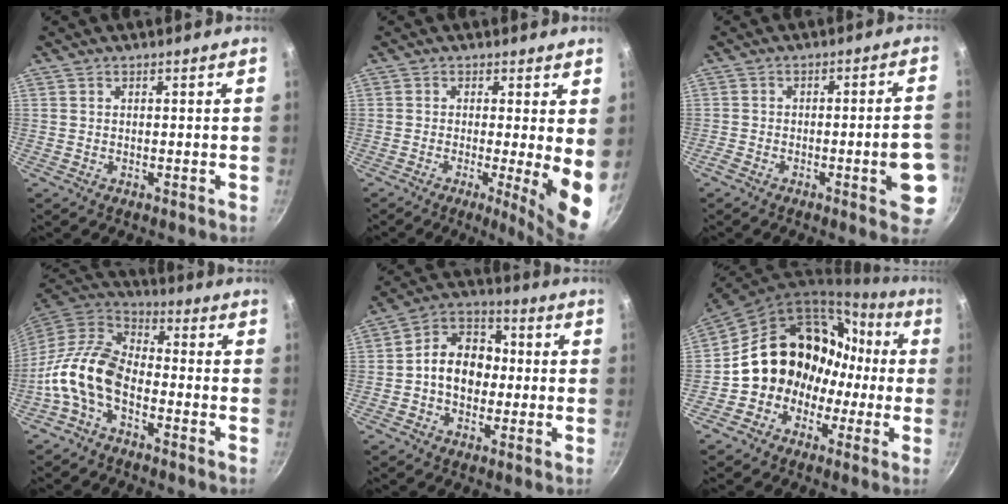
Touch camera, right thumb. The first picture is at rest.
{"total": 8.6, "force": [-0.7, 1.4, 8.5], "torque": [-0.106, -0.018, -0.010]}
{"total": 9.0, "force": [-3.1, 2.3, 8.2], "torque": [-0.096, 0.023, -0.039]}
{"total": 12.8, "force": [-4.4, 7.5, 9.4], "torque": [-0.169, 0.048, -0.104]}
{"total": 11.6, "force": [-0.5, 8.9, 7.4], "torque": [-0.073, 0.032, -0.027]}
{"total": 18.5, "force": [-1.5, 15.8, 9.4], "torque": [-0.098, 0.081, -0.020]}